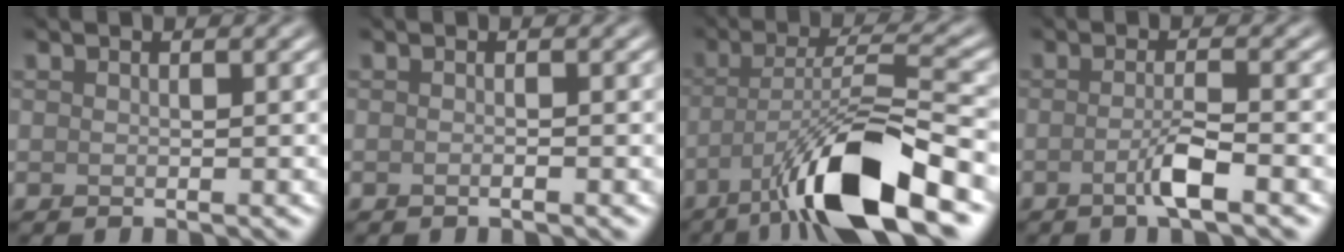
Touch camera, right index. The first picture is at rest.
{"total": 0.8, "force": [-0.3, 0.2, 0.7], "torque": [-0.009, -0.002, -0.009]}
{"total": 11.0, "force": [-6.4, 2.1, 8.6], "torque": [-0.152, 0.005, -0.118]}
{"total": 2.9, "force": [-1.1, 0.4, 2.6], "torque": [-0.045, 0.006, -0.028]}